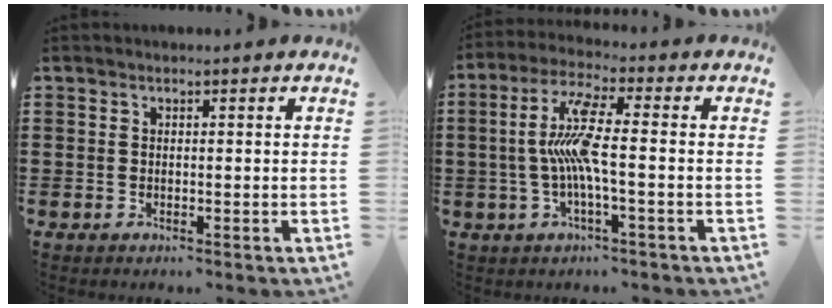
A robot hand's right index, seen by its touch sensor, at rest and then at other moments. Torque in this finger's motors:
{"motor_torque": [1.92, -0.20, 0.47, 0.21]}